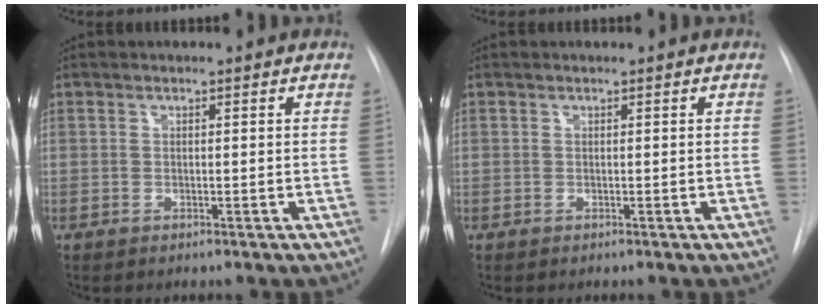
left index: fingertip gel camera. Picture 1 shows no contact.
{"total": 0.0}